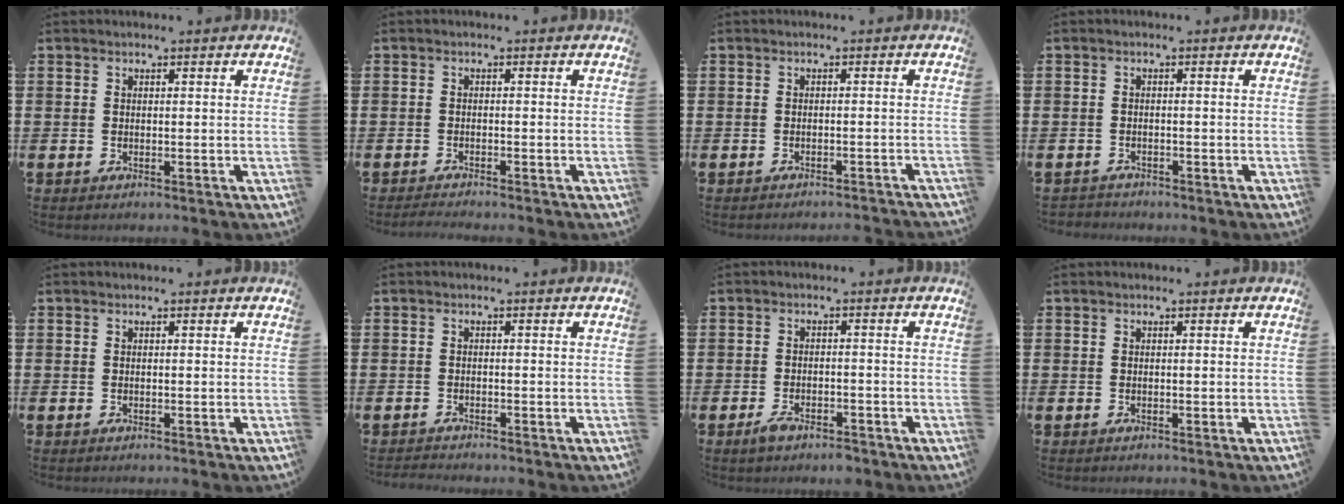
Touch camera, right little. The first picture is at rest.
{"total": 1.1, "force": [-1.0, -0.1, 0.3], "torque": [-0.006, -0.002, -0.020]}
{"total": 1.0, "force": [-1.0, -0.3, 0.0], "torque": [0.000, 0.002, -0.020]}
{"total": 0.9, "force": [-0.9, 0.2, -0.1], "torque": [0.000, 0.002, -0.019]}
{"total": 0.0}
{"total": 0.9, "force": [-0.9, 0.0, 0.0], "torque": [-0.003, -0.002, -0.018]}
{"total": 2.8, "force": [-1.8, 1.3, 1.8], "torque": [-0.024, 0.004, -0.035]}
{"total": 0.0}